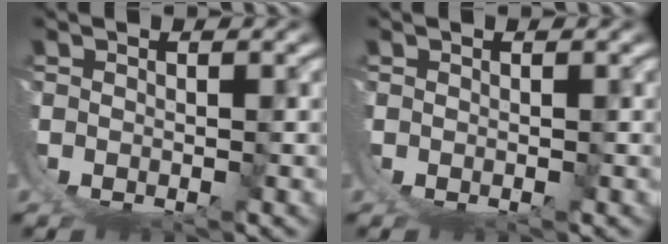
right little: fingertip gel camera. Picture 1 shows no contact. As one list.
[{"total": 0.0}]